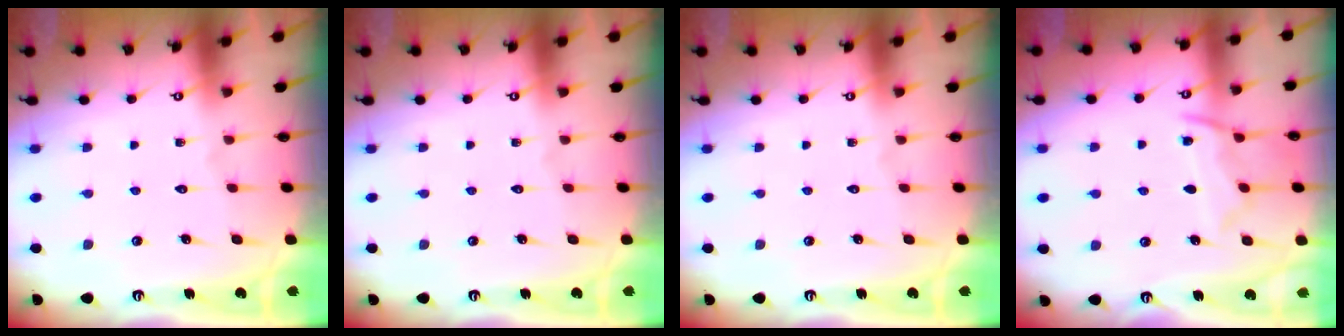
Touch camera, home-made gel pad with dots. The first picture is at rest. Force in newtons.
{"total": 0.0}
{"total": 0.0}
{"total": 9.8, "press": 9.8, "slide": 0.8}